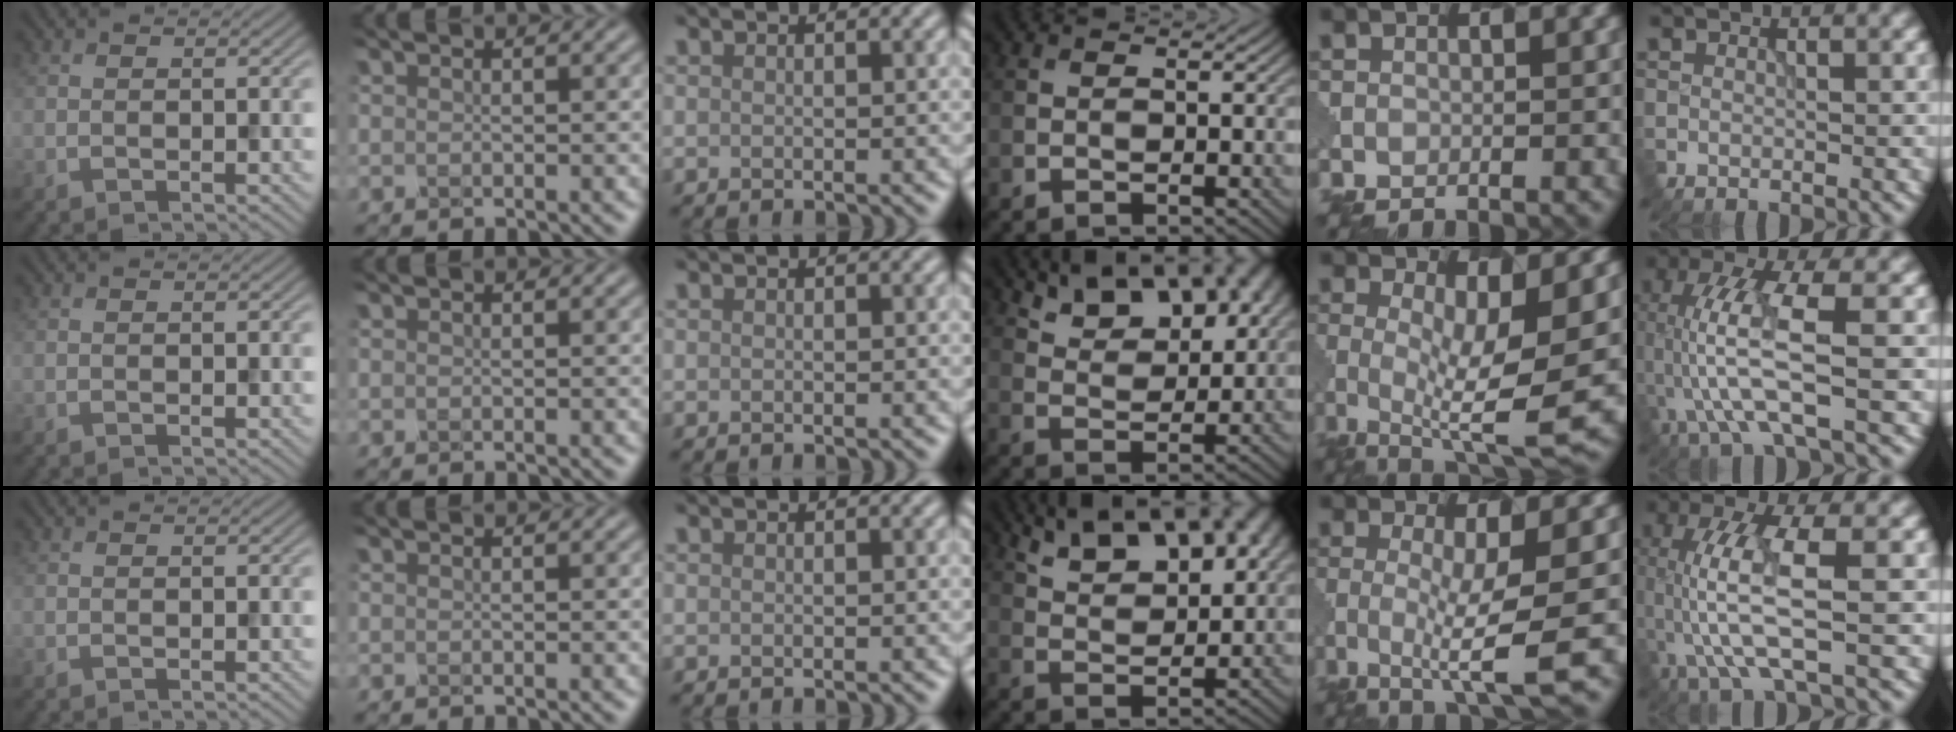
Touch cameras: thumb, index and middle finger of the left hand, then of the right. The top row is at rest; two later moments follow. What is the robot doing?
{"motion": "dispense", "object": "oil cruet"}